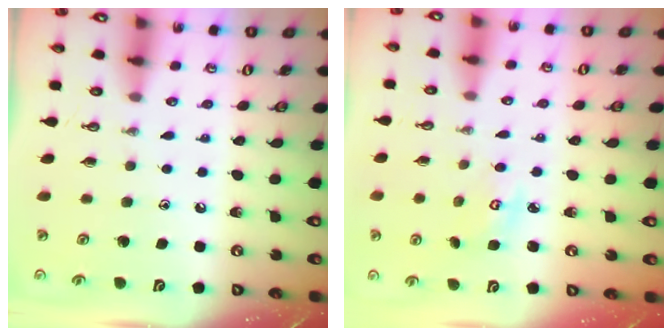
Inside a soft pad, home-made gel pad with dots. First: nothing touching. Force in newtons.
{"total": 2.9, "press": 2.9, "slide": 0.1}